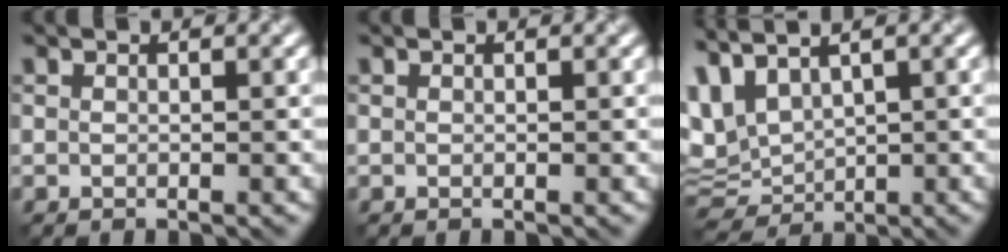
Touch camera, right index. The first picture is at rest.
{"total": 0.0}
{"total": 4.8, "force": [2.2, 2.4, 3.6], "torque": [-0.089, 0.000, 0.048]}